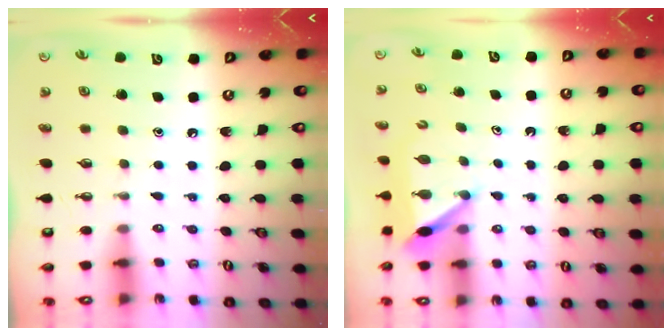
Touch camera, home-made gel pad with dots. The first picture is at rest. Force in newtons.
{"total": 5.8, "press": 5.8, "slide": 0.4}